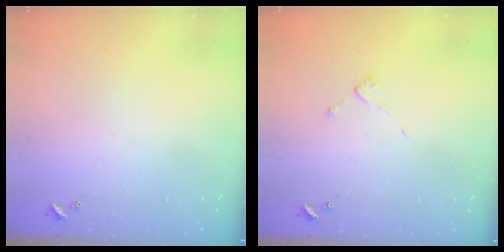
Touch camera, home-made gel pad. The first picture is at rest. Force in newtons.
{"total": 3.6, "press": 3.6, "slide": 0.3}